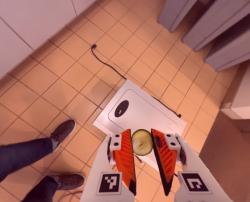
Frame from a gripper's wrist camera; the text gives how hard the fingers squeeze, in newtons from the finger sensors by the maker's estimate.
{"total": 6.3, "left": 6.5, "right": 6.2}